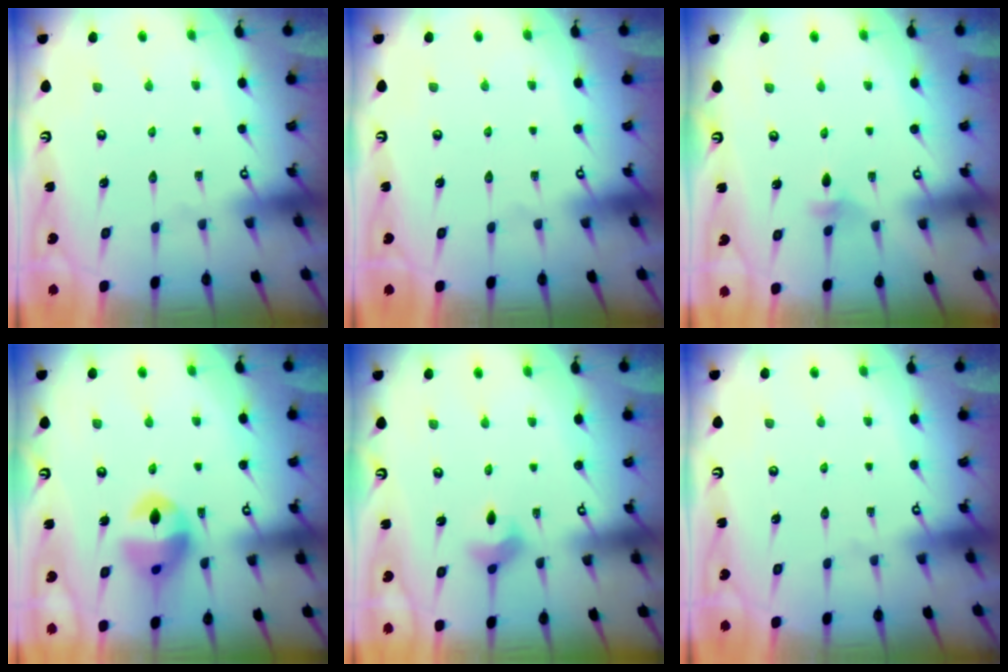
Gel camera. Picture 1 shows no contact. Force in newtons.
{"total": 0.0}
{"total": 3.8, "press": 3.7, "slide": 0.9}
{"total": 13.3, "press": 13.2, "slide": 1.6}
{"total": 5.2, "press": 5.2, "slide": 0.6}
{"total": 0.0}